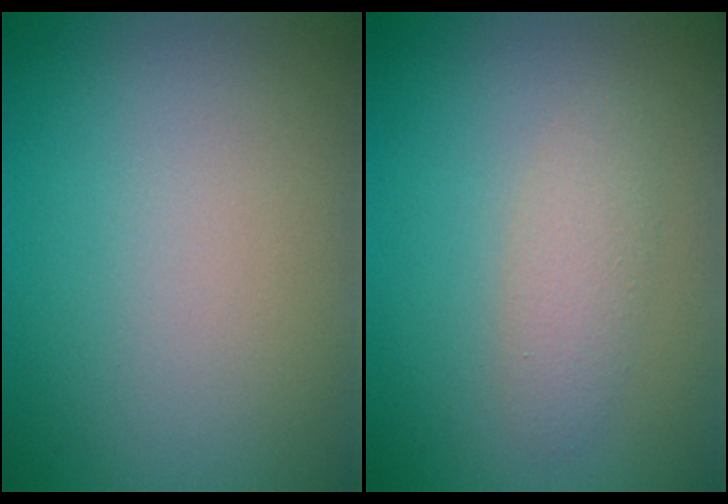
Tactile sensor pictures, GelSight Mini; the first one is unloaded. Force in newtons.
{"total": 2.0, "press": 2.0, "slide": 0.1}